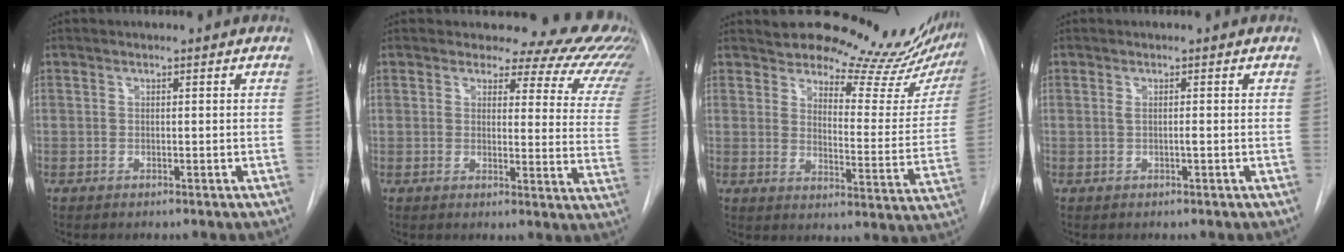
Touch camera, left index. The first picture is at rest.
{"total": 17.7, "force": [16.7, 5.0, 3.4], "torque": [-0.012, -0.109, 0.153]}
{"total": 18.5, "force": [17.6, 3.9, 4.3], "torque": [-0.037, -0.090, 0.199]}
{"total": 0.8, "force": [-0.1, -0.1, 0.8], "torque": [-0.019, 0.000, 0.001]}